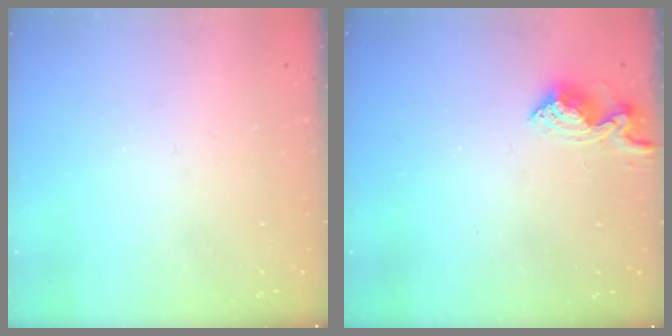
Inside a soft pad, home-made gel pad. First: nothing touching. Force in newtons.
{"total": 9.5, "press": 9.5, "slide": 0.3}